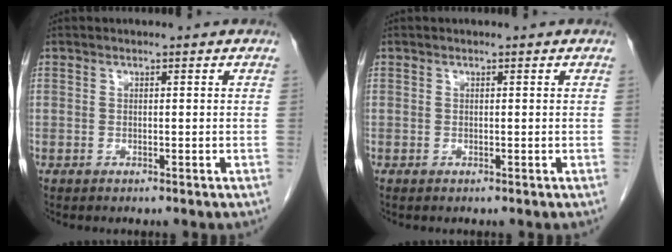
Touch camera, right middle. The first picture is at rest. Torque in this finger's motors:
{"motor_torque": [-0.33, -0.15, -0.02, -0.01]}